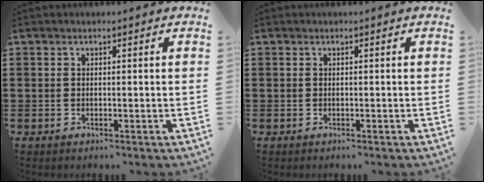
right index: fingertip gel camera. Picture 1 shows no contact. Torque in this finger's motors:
{"motor_torque": [0.88, 0.06, 0.00, 0.01]}